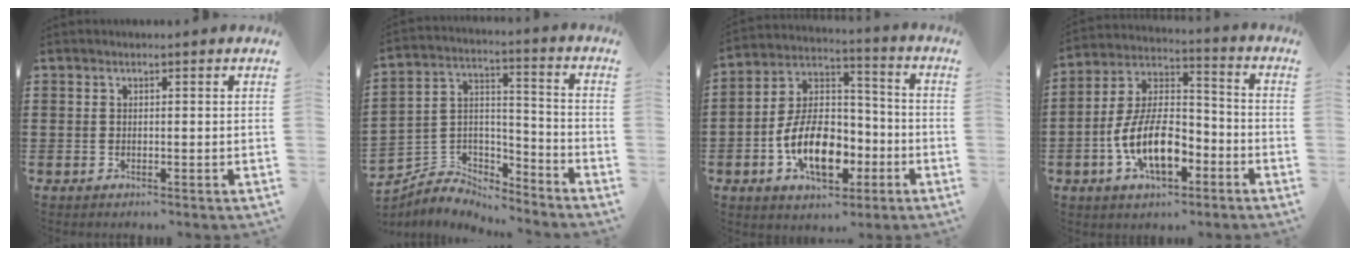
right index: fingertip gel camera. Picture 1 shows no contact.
{"total": 5.2, "force": [-4.9, 1.8, -0.4], "torque": [0.000, 0.004, -0.102]}
{"total": 12.8, "force": [-4.5, 7.5, 9.4], "torque": [-0.193, 0.009, -0.081]}
{"total": 11.8, "force": [-4.9, 5.6, 9.2], "torque": [-0.203, 0.005, -0.093]}